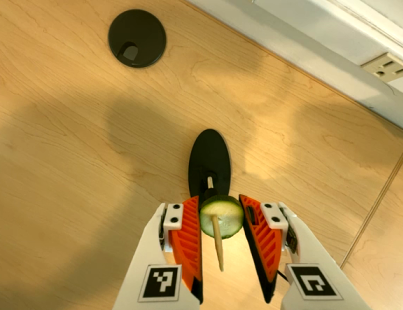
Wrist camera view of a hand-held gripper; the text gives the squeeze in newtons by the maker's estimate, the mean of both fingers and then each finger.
{"total": 11.3, "left": 11.1, "right": 11.5}